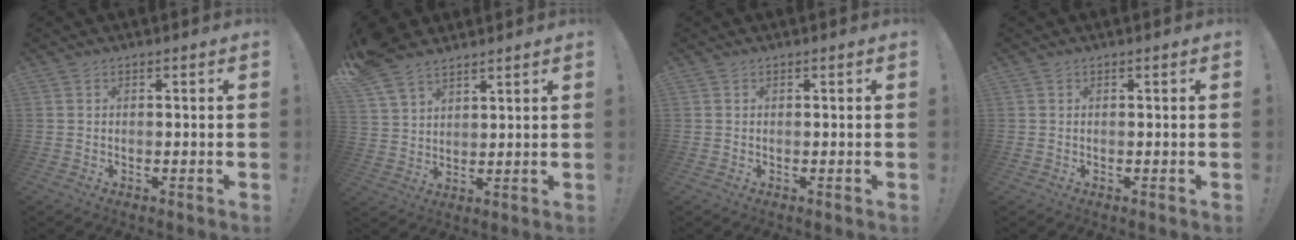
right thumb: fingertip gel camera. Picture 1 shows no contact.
{"total": 9.3, "force": [7.3, 4.6, 3.4], "torque": [-0.061, -0.041, 0.145]}
{"total": 0.0}
{"total": 0.0}